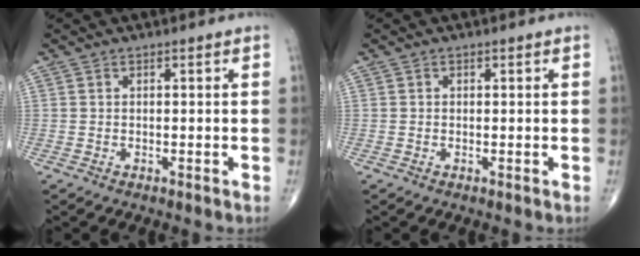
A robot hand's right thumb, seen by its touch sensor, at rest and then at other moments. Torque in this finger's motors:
{"motor_torque": [-0.09, 0.19, -0.34, -0.21, 0.05]}